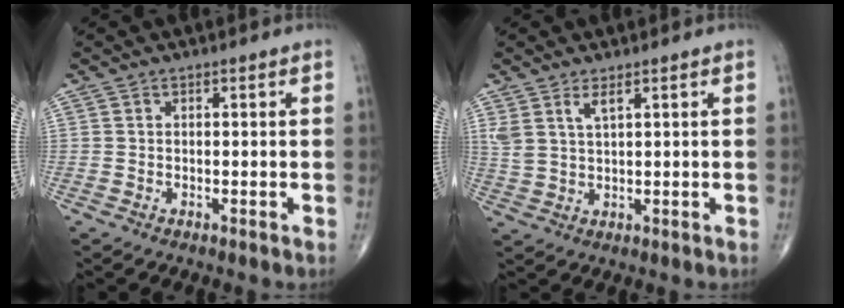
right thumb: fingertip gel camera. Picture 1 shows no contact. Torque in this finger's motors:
{"motor_torque": [0.05, 0.10, 0.54, 0.36, 0.02]}